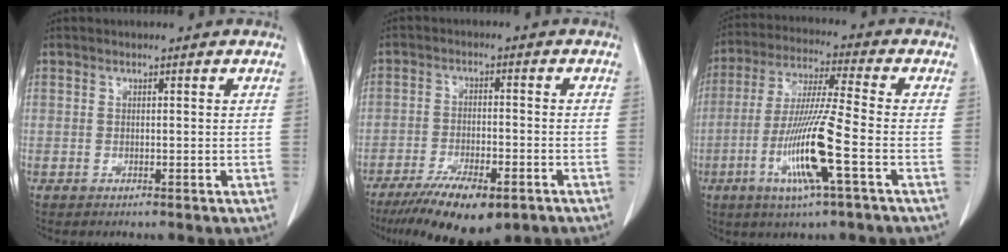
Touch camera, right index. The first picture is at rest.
{"total": 12.5, "force": [-8.3, 3.0, 8.8], "torque": [-0.145, -0.025, -0.129]}
{"total": 13.2, "force": [-4.6, -0.2, 12.4], "torque": [-0.251, -0.015, -0.091]}